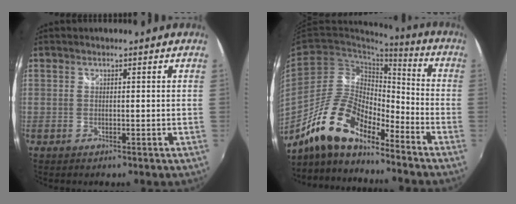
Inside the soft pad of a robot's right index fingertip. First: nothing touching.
{"total": 15.1, "force": [-11.6, 4.9, 8.3], "torque": [-0.164, 0.005, -0.224]}